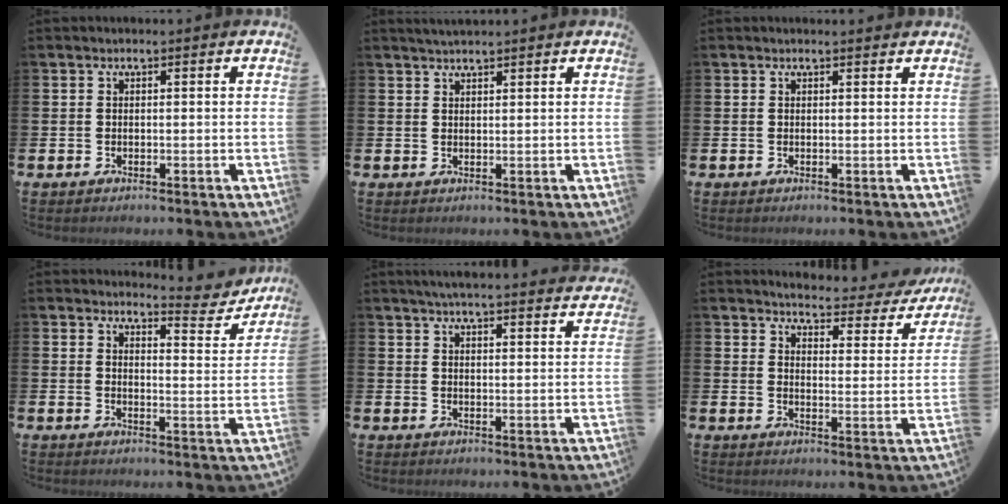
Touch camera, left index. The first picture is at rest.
{"total": 2.1, "force": [2.1, 0.2, 0.5], "torque": [-0.008, -0.005, 0.037]}
{"total": 0.6, "force": [0.6, 0.0, 0.2], "torque": [0.009, -0.005, 0.008]}
{"total": 4.4, "force": [4.3, 0.8, 0.8], "torque": [-0.001, -0.040, 0.066]}
{"total": 4.8, "force": [4.7, -0.1, 1.0], "torque": [-0.030, -0.025, 0.084]}
{"total": 3.9, "force": [3.8, 0.8, 0.6], "torque": [-0.029, -0.034, 0.059]}